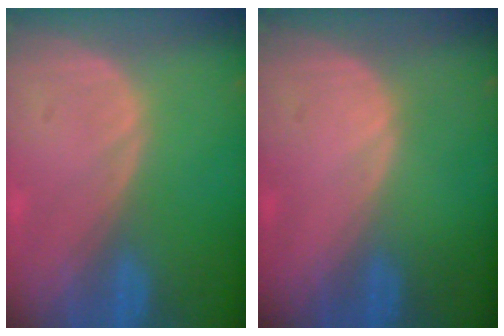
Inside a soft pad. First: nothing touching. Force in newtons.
{"total": 0.6, "press": 0.1, "slide": 0.6}